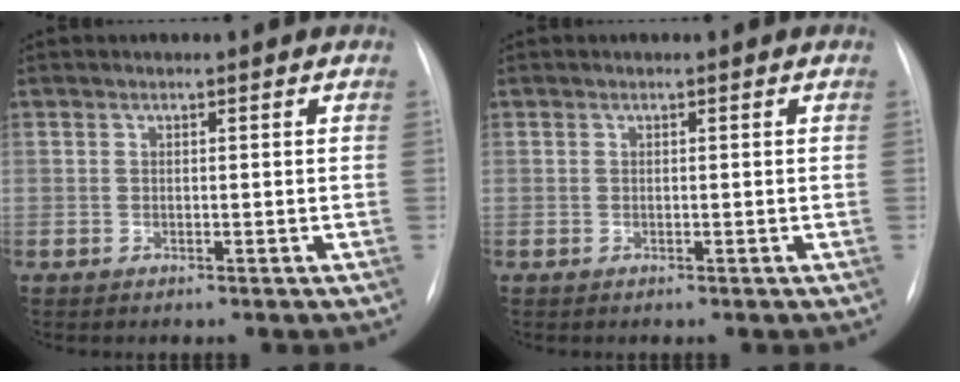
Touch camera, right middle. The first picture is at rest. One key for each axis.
{"total": 0.0}